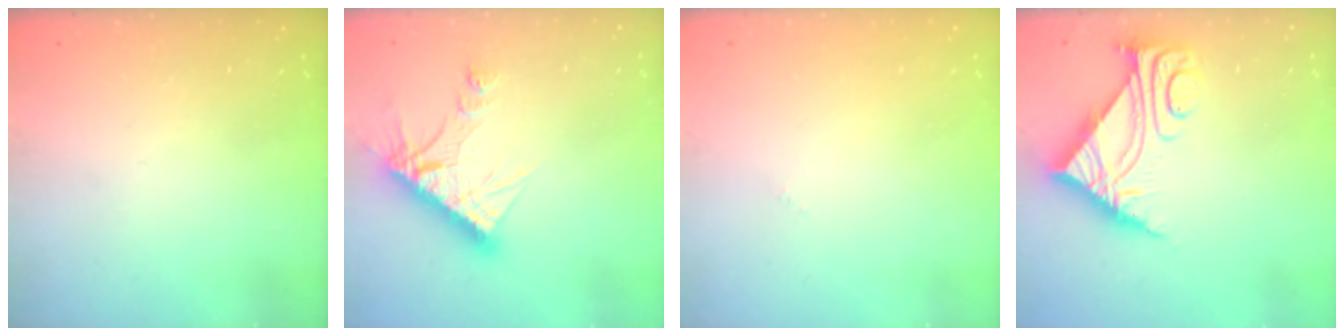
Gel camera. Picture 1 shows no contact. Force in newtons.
{"total": 13.5, "press": 13.5, "slide": 1.1}
{"total": 0.0}
{"total": 7.1, "press": 7.0, "slide": 0.7}